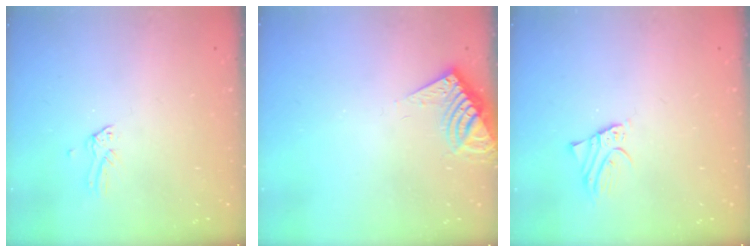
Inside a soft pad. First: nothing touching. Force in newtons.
{"total": 8.5, "press": 8.5, "slide": 0.7}
{"total": 2.3, "press": 2.3, "slide": 0.2}